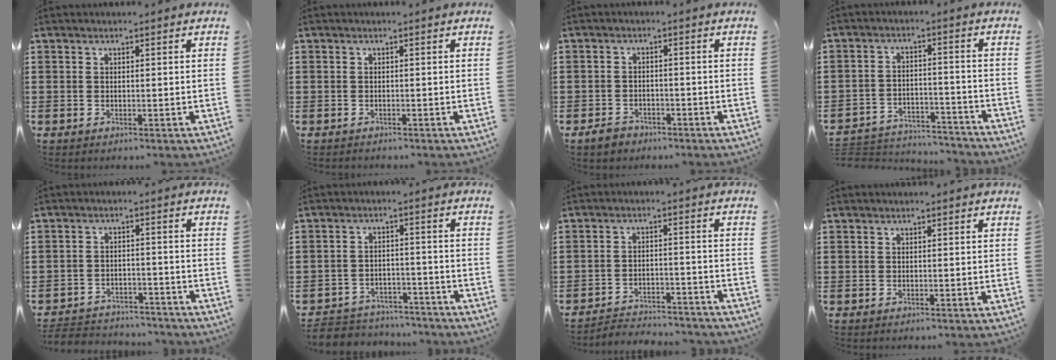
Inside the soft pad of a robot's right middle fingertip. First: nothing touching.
{"total": 0.7, "force": [-0.6, 0.3, -0.1], "torque": [0.003, 0.004, -0.014]}
{"total": 2.3, "force": [-2.0, 1.1, 0.2], "torque": [-0.009, 0.005, -0.042]}
{"total": 4.5, "force": [-4.4, 0.9, 0.0], "torque": [-0.013, 0.006, -0.096]}
{"total": 3.8, "force": [-3.7, 0.8, -0.1], "torque": [-0.012, 0.000, -0.083]}
{"total": 4.3, "force": [-4.2, 1.1, -0.2], "torque": [-0.010, 0.003, -0.092]}
{"total": 3.7, "force": [-3.6, 0.4, 0.3], "torque": [-0.011, 0.005, -0.078]}
{"total": 0.0}